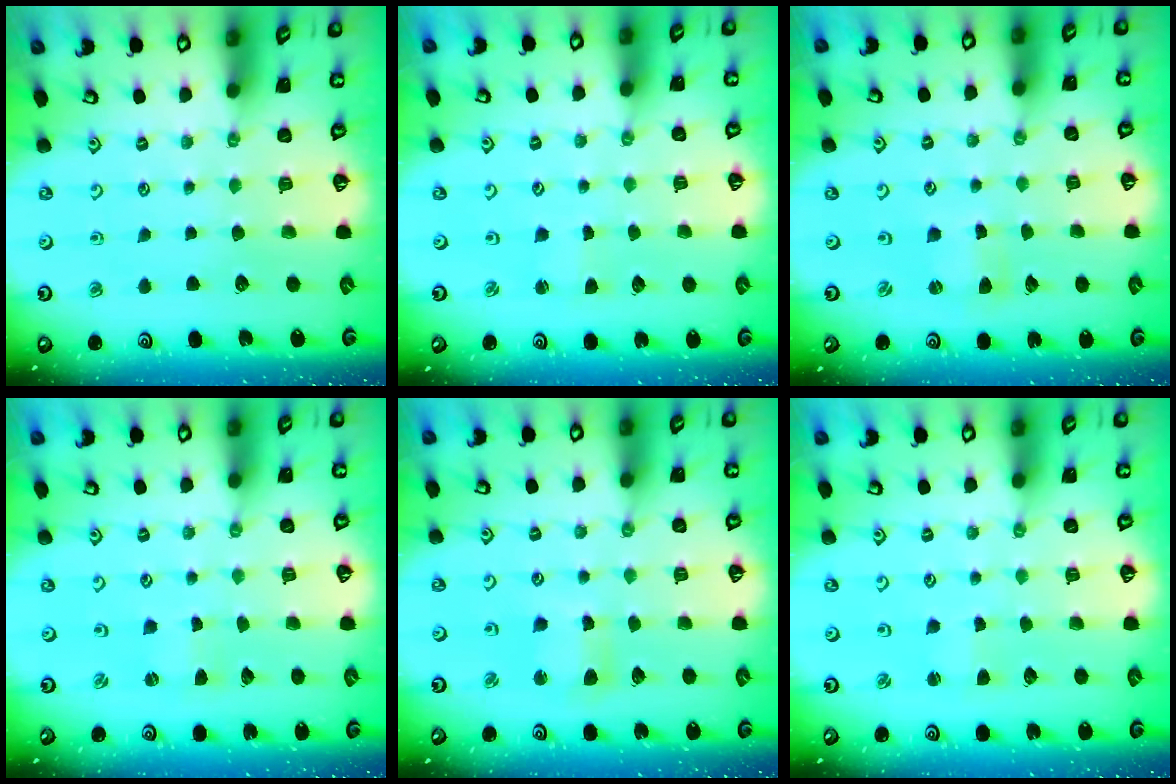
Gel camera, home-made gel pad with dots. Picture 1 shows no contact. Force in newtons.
{"total": 0.9, "press": 0.9, "slide": 0.0}
{"total": 0.0}
{"total": 0.9, "press": 0.9, "slide": 0.2}
{"total": 5.2, "press": 5.1, "slide": 0.7}
{"total": 1.8, "press": 1.8, "slide": 0.3}